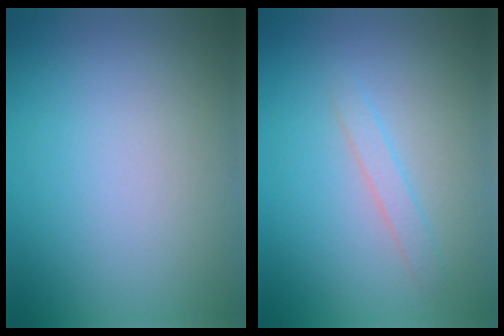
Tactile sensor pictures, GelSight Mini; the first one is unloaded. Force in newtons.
{"total": 1.3, "press": 1.3, "slide": 0.1}